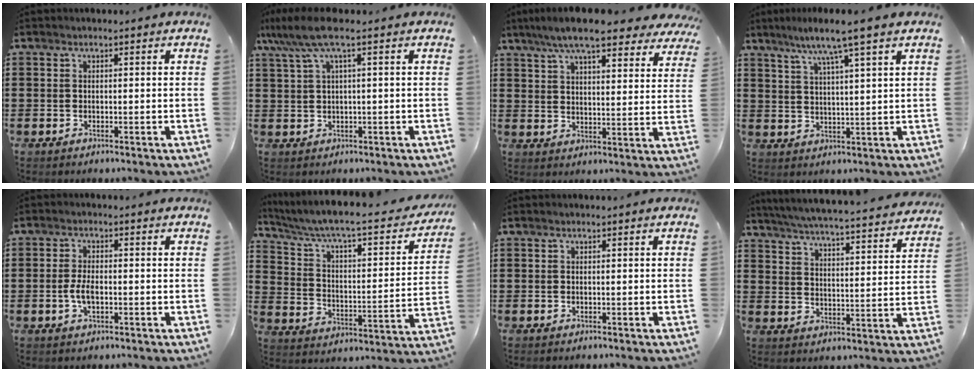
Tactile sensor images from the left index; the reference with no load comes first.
{"total": 5.8, "force": [1.8, 0.8, 5.5], "torque": [-0.123, -0.004, 0.027]}
{"total": 9.3, "force": [7.9, 1.0, 4.9], "torque": [-0.112, -0.022, 0.140]}
{"total": 6.9, "force": [5.0, -0.6, 4.7], "torque": [-0.105, -0.014, 0.082]}
{"total": 3.5, "force": [-0.7, 1.5, 3.1], "torque": [-0.072, -0.002, -0.017]}
{"total": 5.6, "force": [4.3, 0.6, 3.6], "torque": [-0.090, -0.041, 0.064]}
{"total": 0.0}
{"total": 4.9, "force": [4.7, -0.5, 1.5], "torque": [-0.051, -0.041, 0.075]}